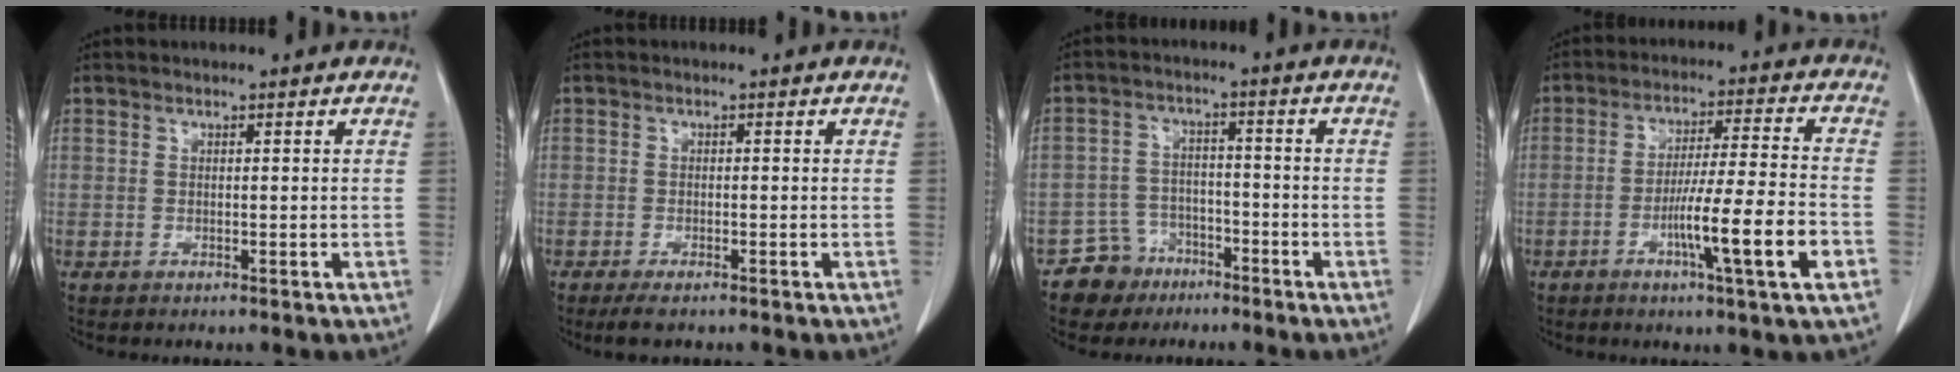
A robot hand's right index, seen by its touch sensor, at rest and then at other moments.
{"total": 2.4, "force": [-1.8, 0.5, 1.5], "torque": [-0.030, -0.007, -0.027]}
{"total": 5.9, "force": [-3.9, 4.4, -0.1], "torque": [0.009, 0.012, -0.065]}
{"total": 12.2, "force": [-4.4, -0.6, 11.4], "torque": [-0.190, -0.008, -0.075]}